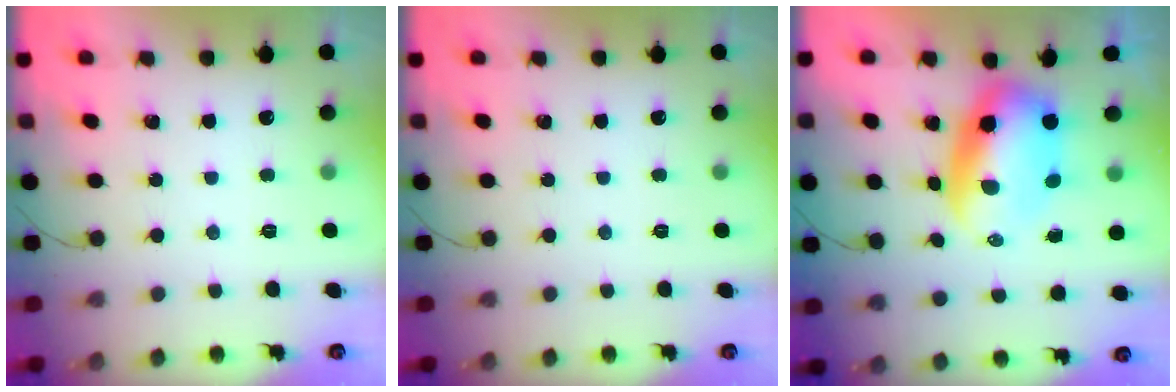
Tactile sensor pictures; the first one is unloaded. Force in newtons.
{"total": 0.0}
{"total": 8.6, "press": 8.3, "slide": 2.1}